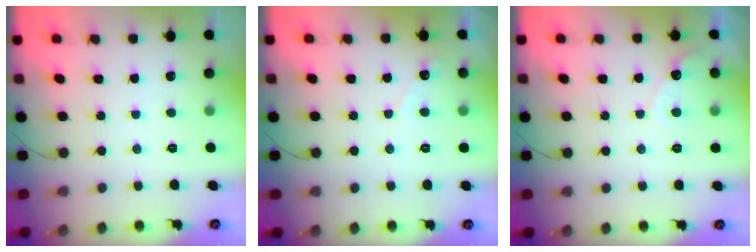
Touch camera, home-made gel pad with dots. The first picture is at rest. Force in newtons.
{"total": 2.6, "press": 2.6, "slide": 0.1}
{"total": 4.5, "press": 4.5, "slide": 0.3}